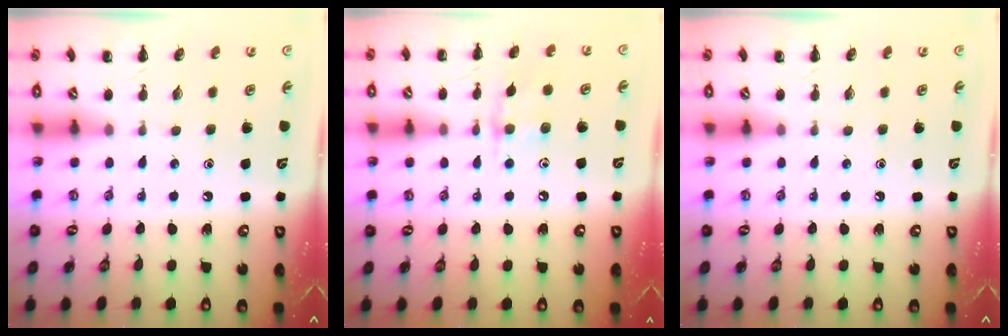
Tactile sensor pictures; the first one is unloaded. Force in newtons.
{"total": 7.7, "press": 7.7, "slide": 0.6}
{"total": 0.0}